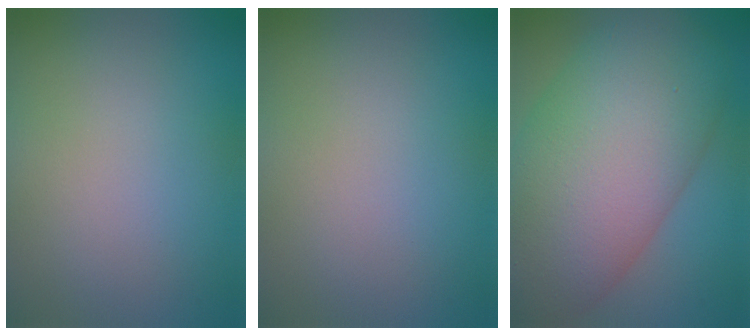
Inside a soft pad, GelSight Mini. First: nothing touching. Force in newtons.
{"total": 0.0}
{"total": 15.7, "press": 15.6, "slide": 0.7}